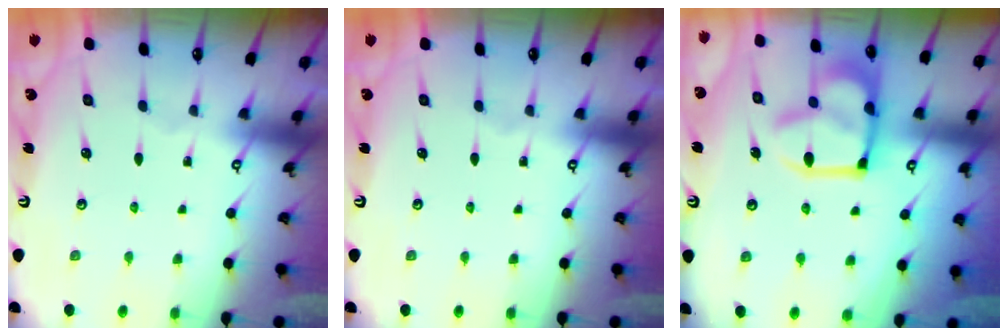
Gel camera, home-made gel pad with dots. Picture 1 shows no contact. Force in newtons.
{"total": 0.0}
{"total": 16.2, "press": 16.1, "slide": 1.9}